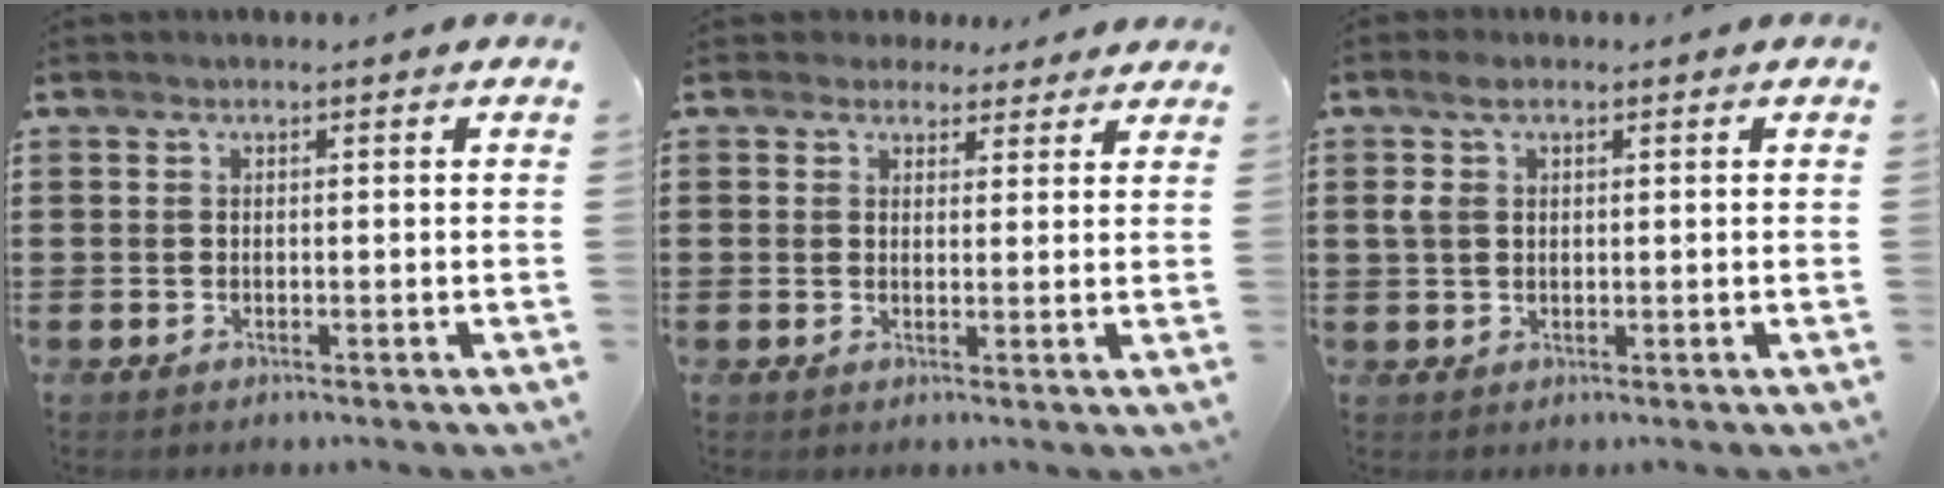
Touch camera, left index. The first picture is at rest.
{"total": 3.0, "force": [2.4, 1.7, 0.5], "torque": [-0.012, 0.002, 0.044]}
{"total": 3.6, "force": [1.4, 2.1, 2.6], "torque": [-0.065, 0.008, 0.020]}